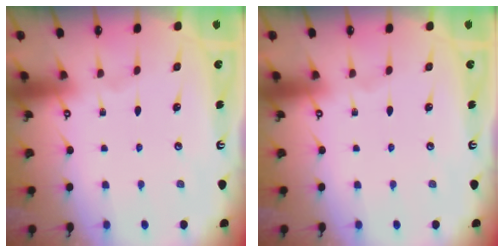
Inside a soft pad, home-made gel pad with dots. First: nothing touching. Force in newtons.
{"total": 0.0}